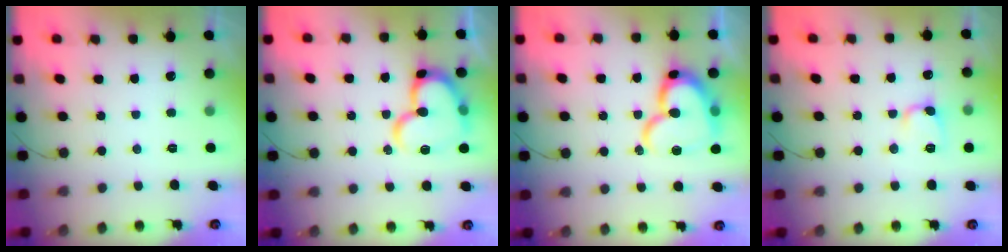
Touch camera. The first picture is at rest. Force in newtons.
{"total": 17.9, "press": 17.8, "slide": 1.9}
{"total": 18.0, "press": 17.9, "slide": 2.0}
{"total": 5.3, "press": 5.2, "slide": 0.6}